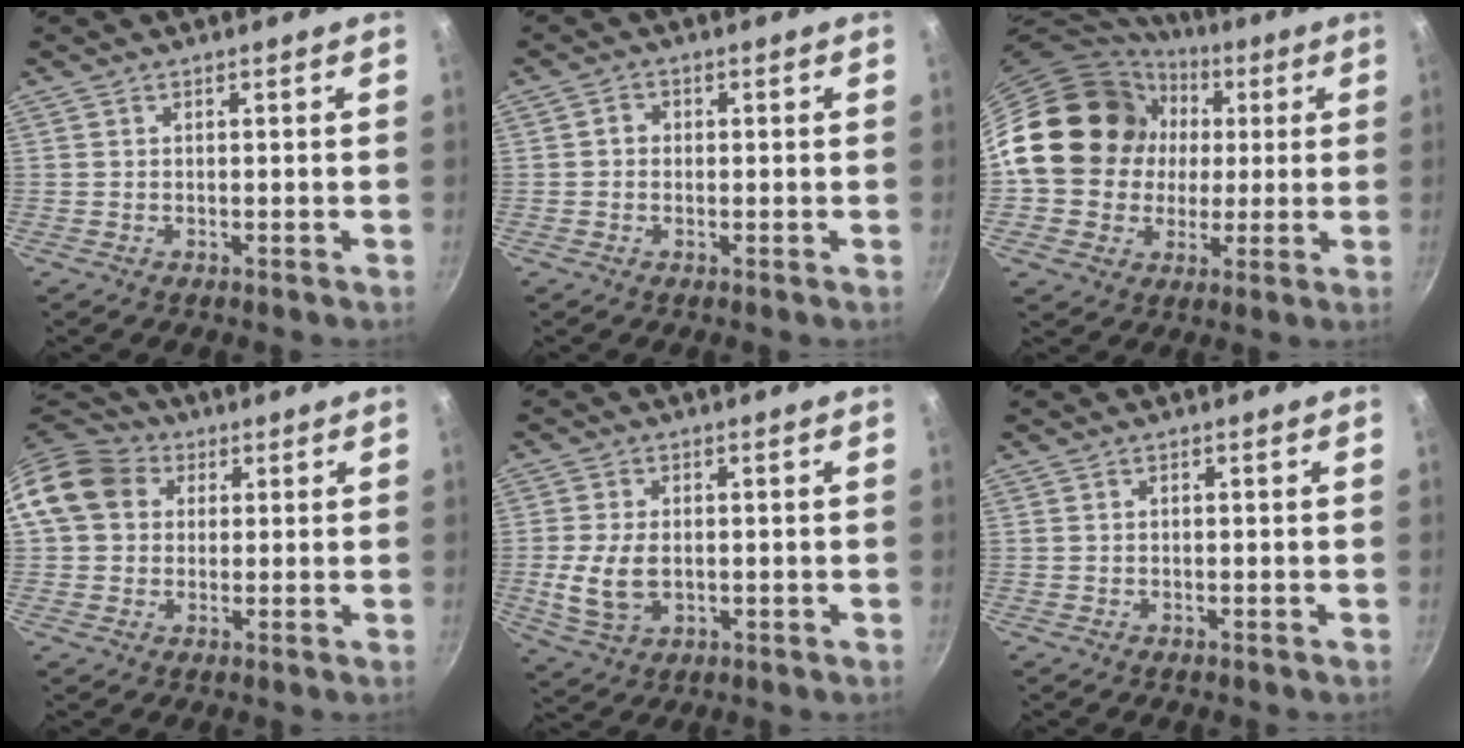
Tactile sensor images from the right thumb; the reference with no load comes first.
{"total": 1.8, "force": [0.0, 1.6, 0.8], "torque": [-0.008, 0.005, -0.004]}
{"total": 19.2, "force": [2.4, 16.8, 8.8], "torque": [-0.141, 0.022, 0.044]}
{"total": 12.2, "force": [3.4, 10.0, 6.0], "torque": [-0.089, 0.021, 0.045]}
{"total": 8.4, "force": [-0.4, 5.3, 6.5], "torque": [-0.130, -0.002, 0.000]}
{"total": 0.0}